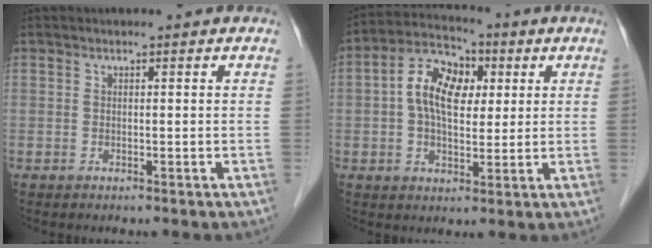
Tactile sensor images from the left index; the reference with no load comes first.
{"total": 9.4, "force": [1.6, 5.5, 7.4], "torque": [-0.153, 0.032, 0.025]}